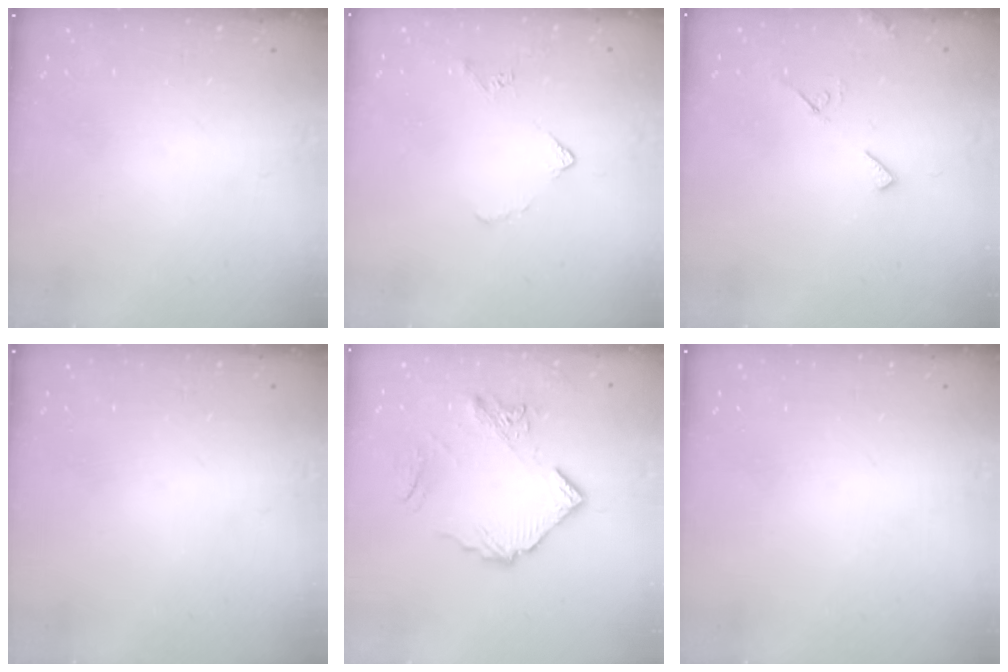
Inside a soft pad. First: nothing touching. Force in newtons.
{"total": 3.9, "press": 3.8, "slide": 0.7}
{"total": 4.8, "press": 4.8, "slide": 0.5}
{"total": 0.0}
{"total": 11.6, "press": 11.5, "slide": 1.3}
{"total": 0.0}